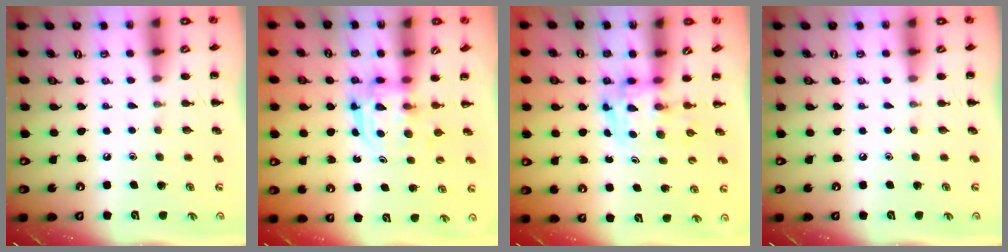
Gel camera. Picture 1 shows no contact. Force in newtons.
{"total": 3.2, "press": 3.2, "slide": 0.2}
{"total": 3.7, "press": 3.6, "slide": 0.6}
{"total": 0.0}